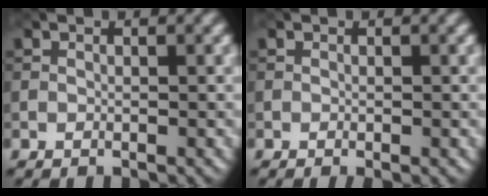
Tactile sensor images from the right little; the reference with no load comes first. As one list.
[{"total": 0.9, "force": [-0.2, 0.3, 0.8], "torque": [-0.016, -0.001, -0.006]}]